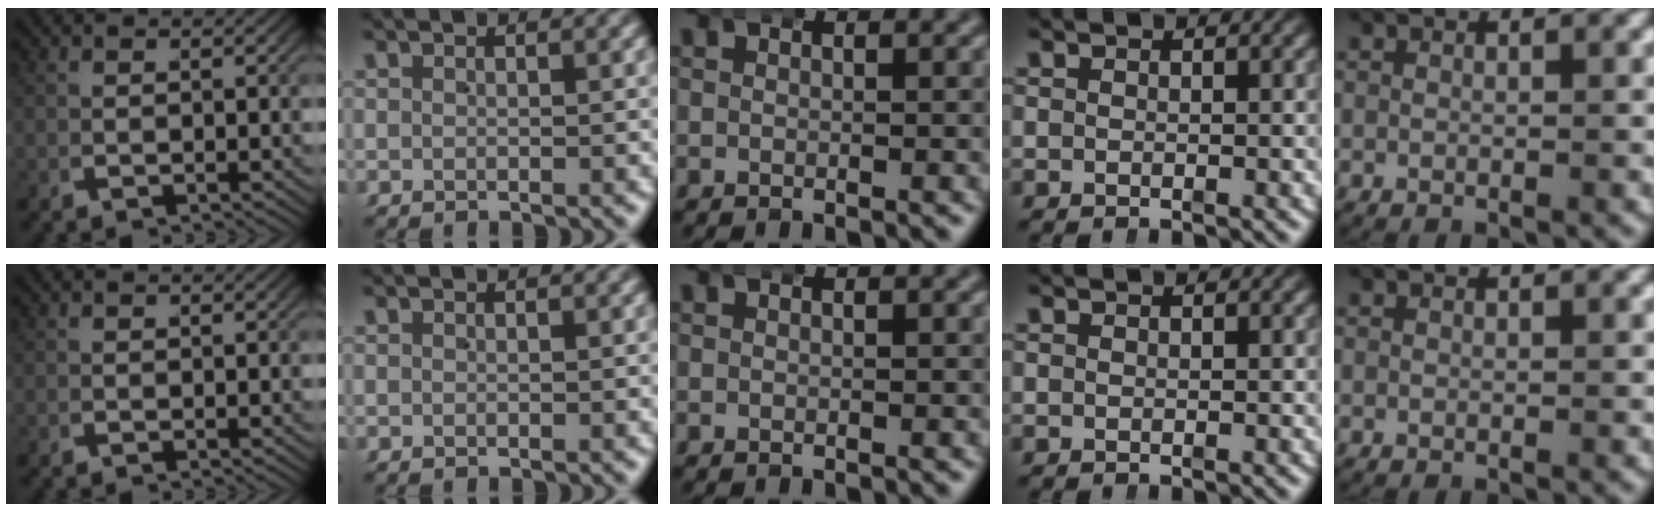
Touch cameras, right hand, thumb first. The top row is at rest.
{}